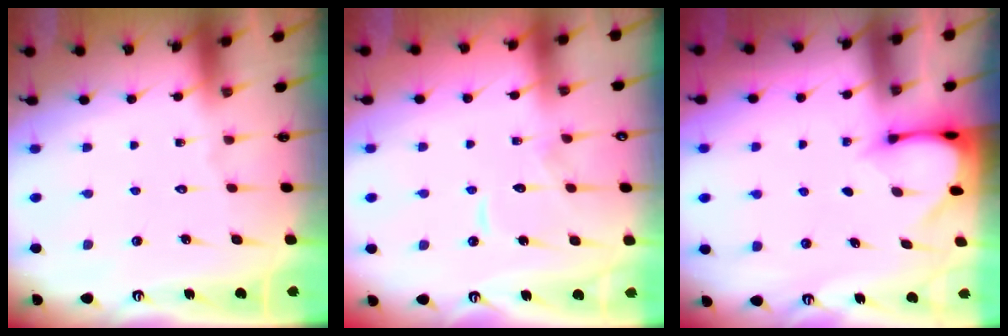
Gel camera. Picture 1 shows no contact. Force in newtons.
{"total": 7.9, "press": 7.8, "slide": 0.8}
{"total": 3.2, "press": 3.2, "slide": 0.3}